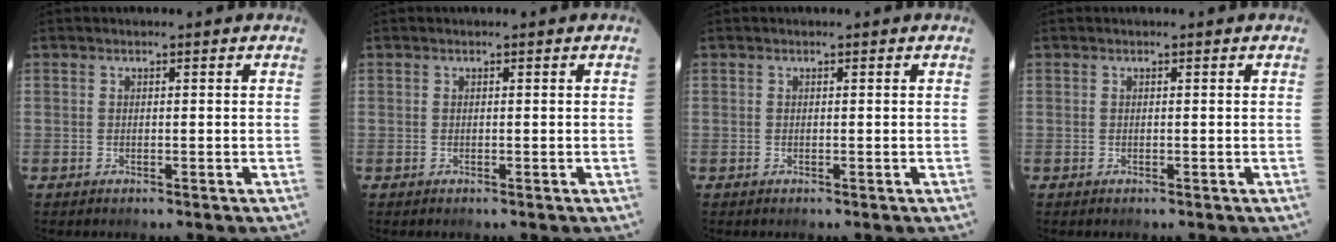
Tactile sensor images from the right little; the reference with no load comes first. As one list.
[{"total": 0.0}, {"total": 0.0}, {"total": 0.0}]